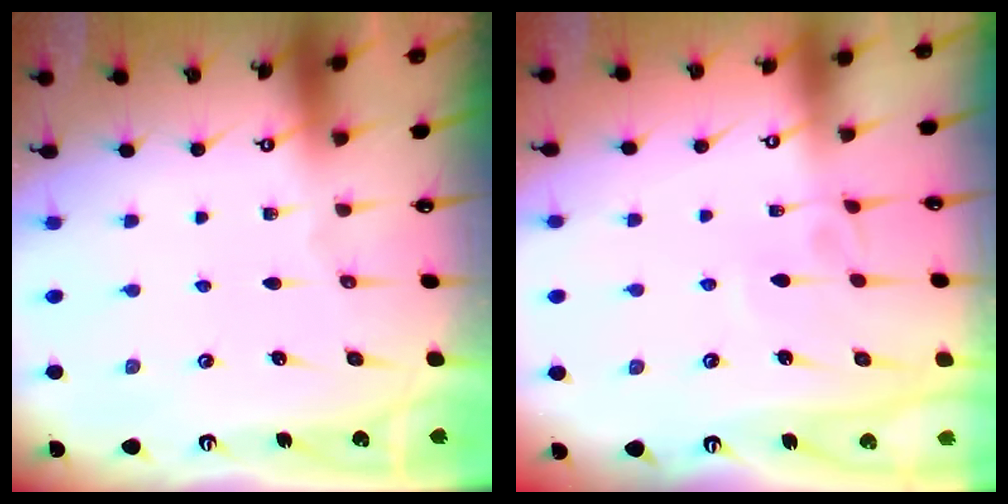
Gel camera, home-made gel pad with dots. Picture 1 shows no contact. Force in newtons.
{"total": 4.6, "press": 4.6, "slide": 0.1}